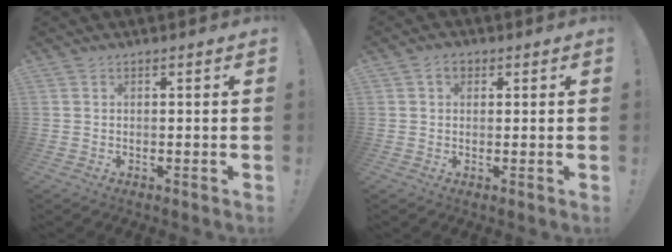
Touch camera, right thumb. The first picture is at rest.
{"total": 3.0, "force": [1.2, 2.2, 1.7], "torque": [-0.023, -0.002, 0.020]}